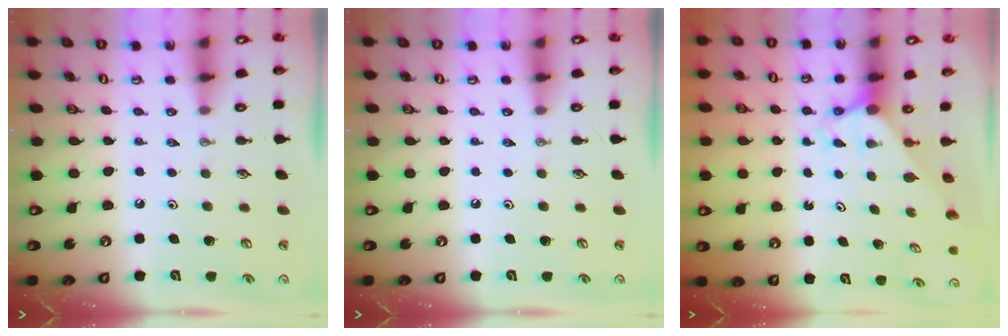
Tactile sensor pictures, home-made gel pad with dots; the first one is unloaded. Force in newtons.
{"total": 0.0}
{"total": 2.5, "press": 2.5, "slide": 0.3}